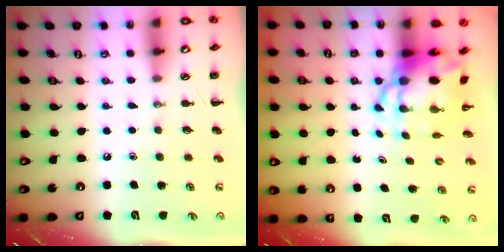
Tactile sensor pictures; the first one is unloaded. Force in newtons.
{"total": 8.3, "press": 8.0, "slide": 2.2}